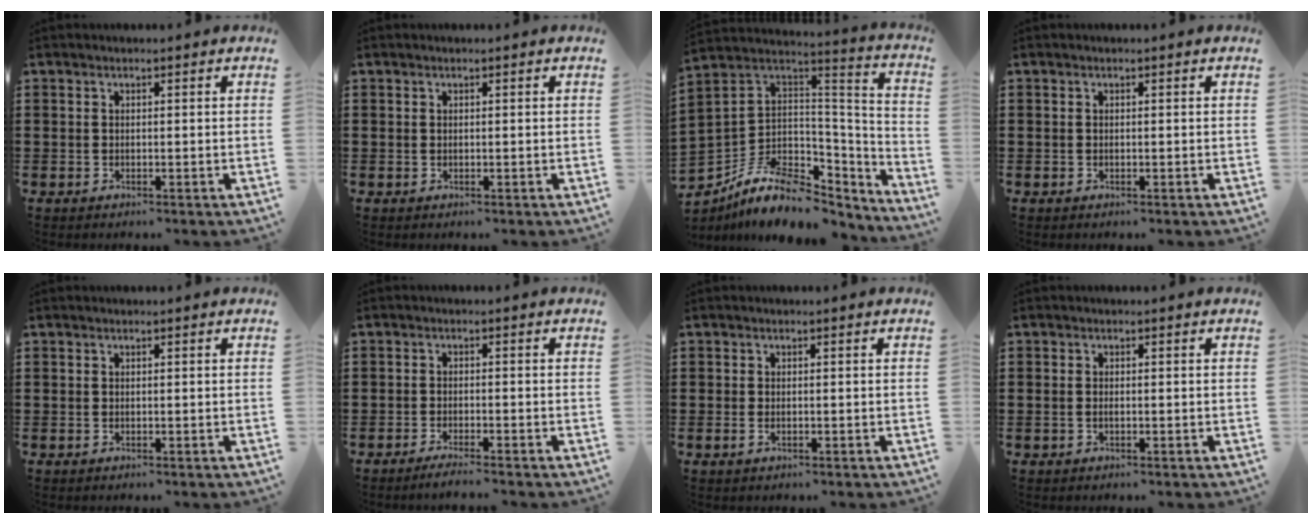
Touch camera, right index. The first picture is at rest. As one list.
[{"total": 0.0}, {"total": 9.9, "force": [-5.7, 6.2, 5.2], "torque": [-0.120, 0.008, -0.100]}, {"total": 0.0}, {"total": 0.0}, {"total": 1.8, "force": [-1.7, -0.2, 0.7], "torque": [-0.011, -0.001, -0.031]}, {"total": 1.6, "force": [1.0, -1.1, -0.4], "torque": [0.014, -0.007, 0.021]}, {"total": 0.8, "force": [-0.2, 0.4, 0.7], "torque": [-0.014, -0.002, -0.004]}]